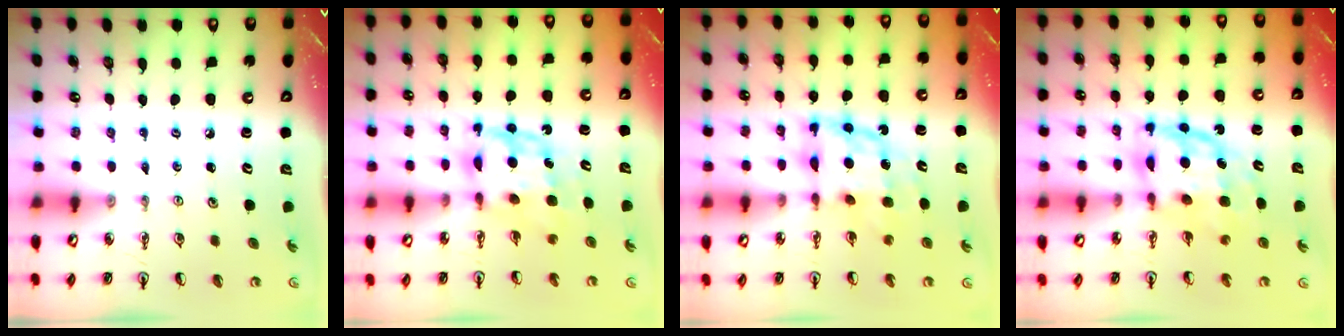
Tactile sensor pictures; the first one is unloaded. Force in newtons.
{"total": 7.1, "press": 7.1, "slide": 0.4}
{"total": 9.5, "press": 9.5, "slide": 0.8}
{"total": 9.7, "press": 9.6, "slide": 0.8}